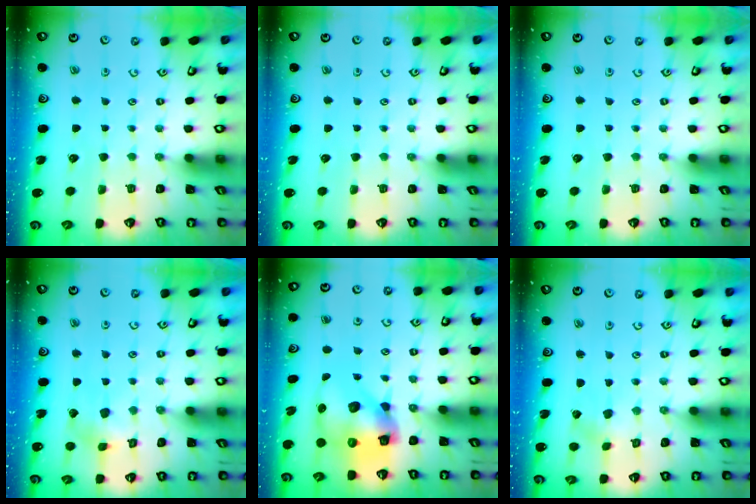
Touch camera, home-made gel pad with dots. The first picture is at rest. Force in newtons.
{"total": 0.0}
{"total": 0.0}
{"total": 5.6, "press": 5.6, "slide": 0.5}
{"total": 13.5, "press": 13.3, "slide": 1.9}
{"total": 0.6, "press": 0.6, "slide": 0.1}